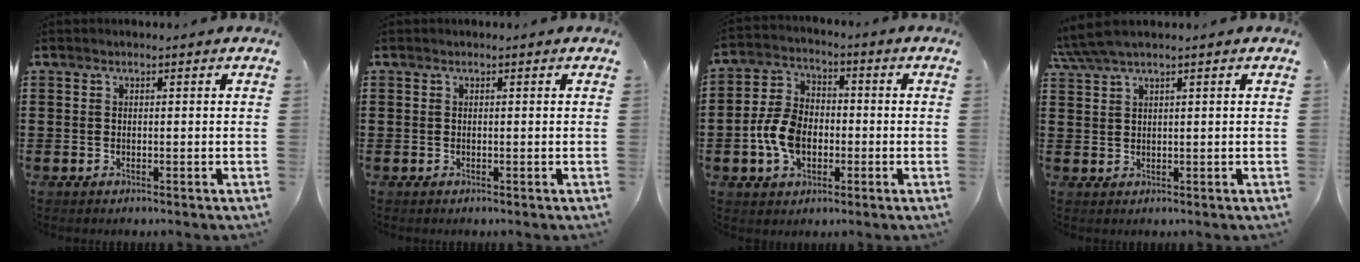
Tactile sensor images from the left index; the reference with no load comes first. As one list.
[{"total": 0.0}, {"total": 8.2, "force": [-2.1, 5.6, 5.5], "torque": [-0.140, 0.007, -0.047]}, {"total": 2.8, "force": [2.0, 0.1, 2.0], "torque": [-0.043, 0.005, 0.037]}]